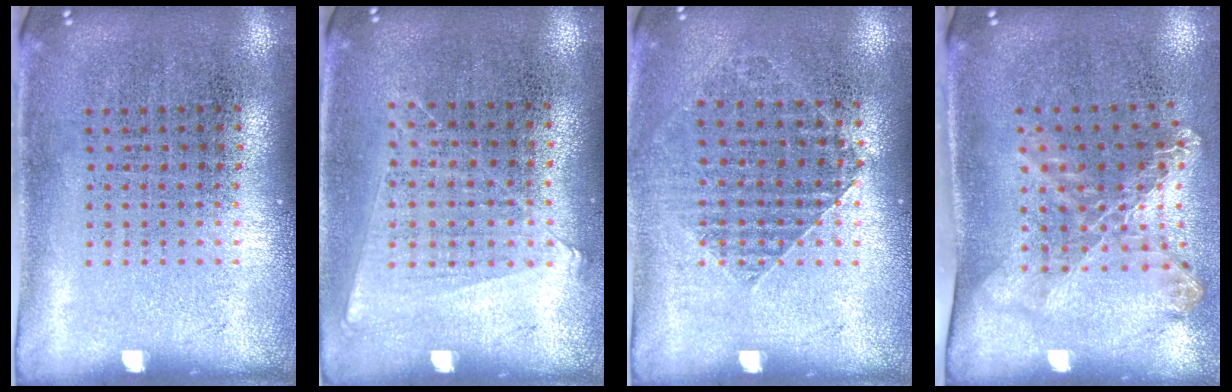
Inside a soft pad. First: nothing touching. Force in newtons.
{"total": 1.0, "press": 0.9, "slide": 0.4}
{"total": 1.0, "press": 1.0, "slide": 0.2}
{"total": 1.8, "press": 1.3, "slide": 1.2}